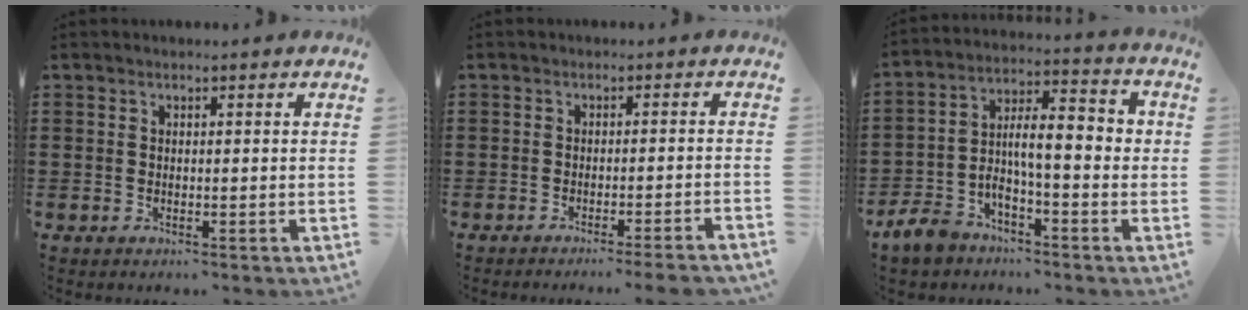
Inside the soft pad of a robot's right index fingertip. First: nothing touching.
{"total": 2.3, "force": [-2.0, -0.4, 1.1], "torque": [-0.018, -0.002, -0.040]}
{"total": 6.7, "force": [-2.1, 2.6, 5.8], "torque": [-0.122, -0.009, -0.047]}